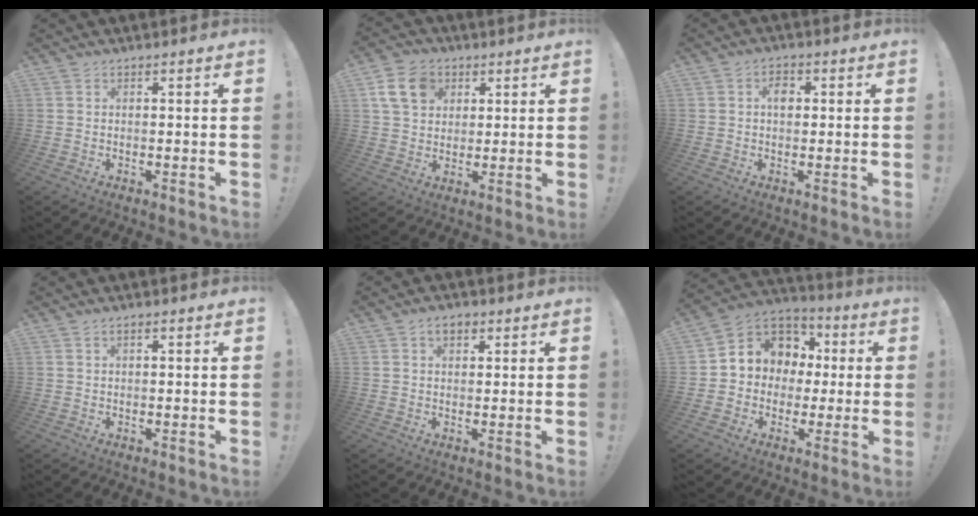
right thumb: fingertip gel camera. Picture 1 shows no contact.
{"total": 11.3, "force": [4.7, 8.6, 5.6], "torque": [-0.087, -0.007, 0.096]}
{"total": 3.3, "force": [0.4, 2.0, 2.6], "torque": [-0.032, 0.001, 0.002]}
{"total": 0.8, "force": [0.2, 0.4, 0.7], "torque": [-0.016, 0.003, 0.004]}
{"total": 3.6, "force": [1.5, 2.2, 2.4], "torque": [-0.029, 0.001, 0.024]}
{"total": 9.4, "force": [0.9, 8.7, 3.3], "torque": [-0.040, -0.003, 0.026]}